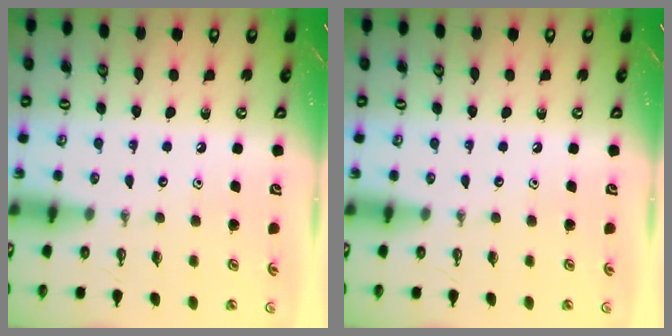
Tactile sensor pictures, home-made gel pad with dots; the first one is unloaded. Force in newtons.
{"total": 0.0}